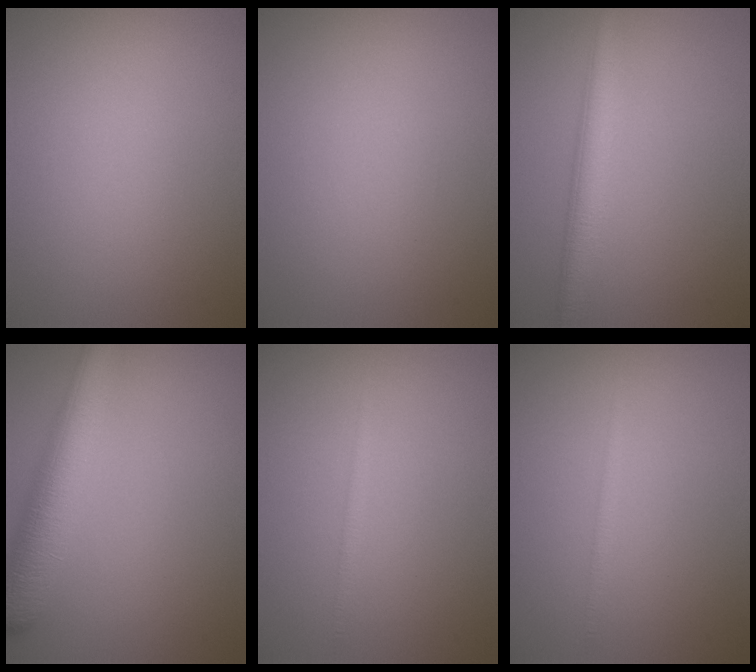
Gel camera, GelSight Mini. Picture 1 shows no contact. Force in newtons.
{"total": 0.0}
{"total": 4.8, "press": 4.8, "slide": 0.1}
{"total": 6.7, "press": 6.7, "slide": 0.3}
{"total": 0.9, "press": 0.9, "slide": 0.0}
{"total": 0.9, "press": 0.9, "slide": 0.0}